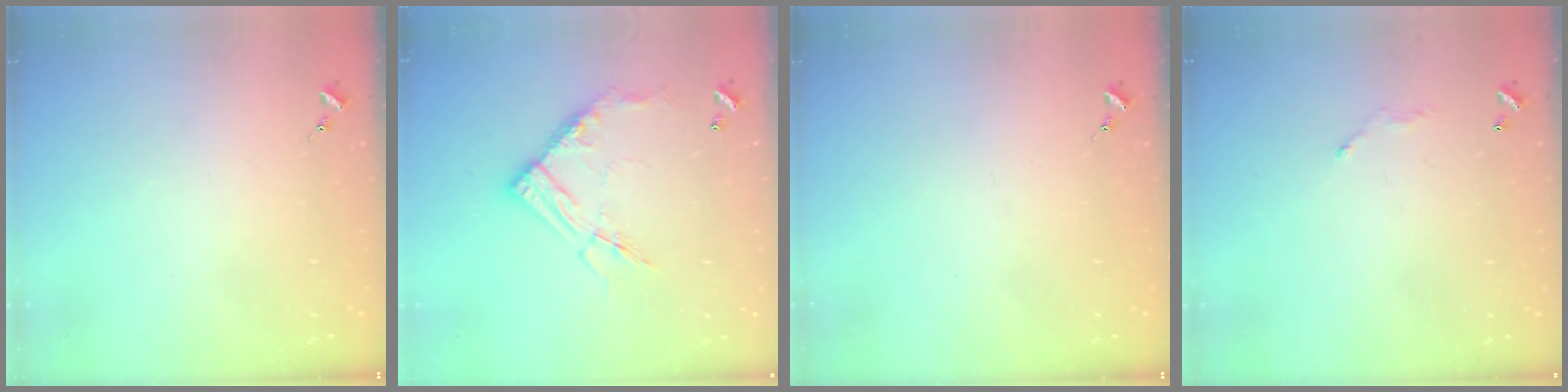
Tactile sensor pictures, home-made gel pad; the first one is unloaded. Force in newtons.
{"total": 15.2, "press": 15.1, "slide": 1.7}
{"total": 0.0}
{"total": 4.0, "press": 4.0, "slide": 0.2}